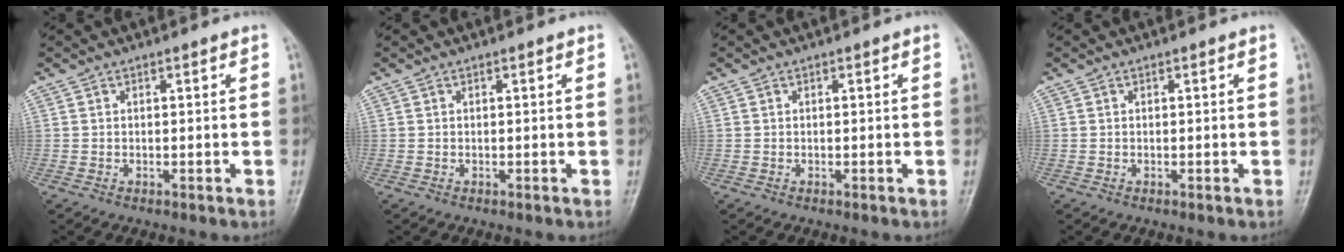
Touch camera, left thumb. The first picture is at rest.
{"total": 0.0}
{"total": 0.0}
{"total": 0.0}